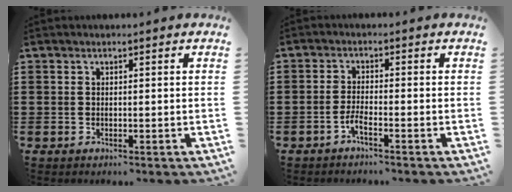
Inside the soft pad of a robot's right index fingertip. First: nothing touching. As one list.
[{"total": 2.1, "force": [-1.4, 0.0, 1.5], "torque": [-0.035, -0.003, -0.028]}]